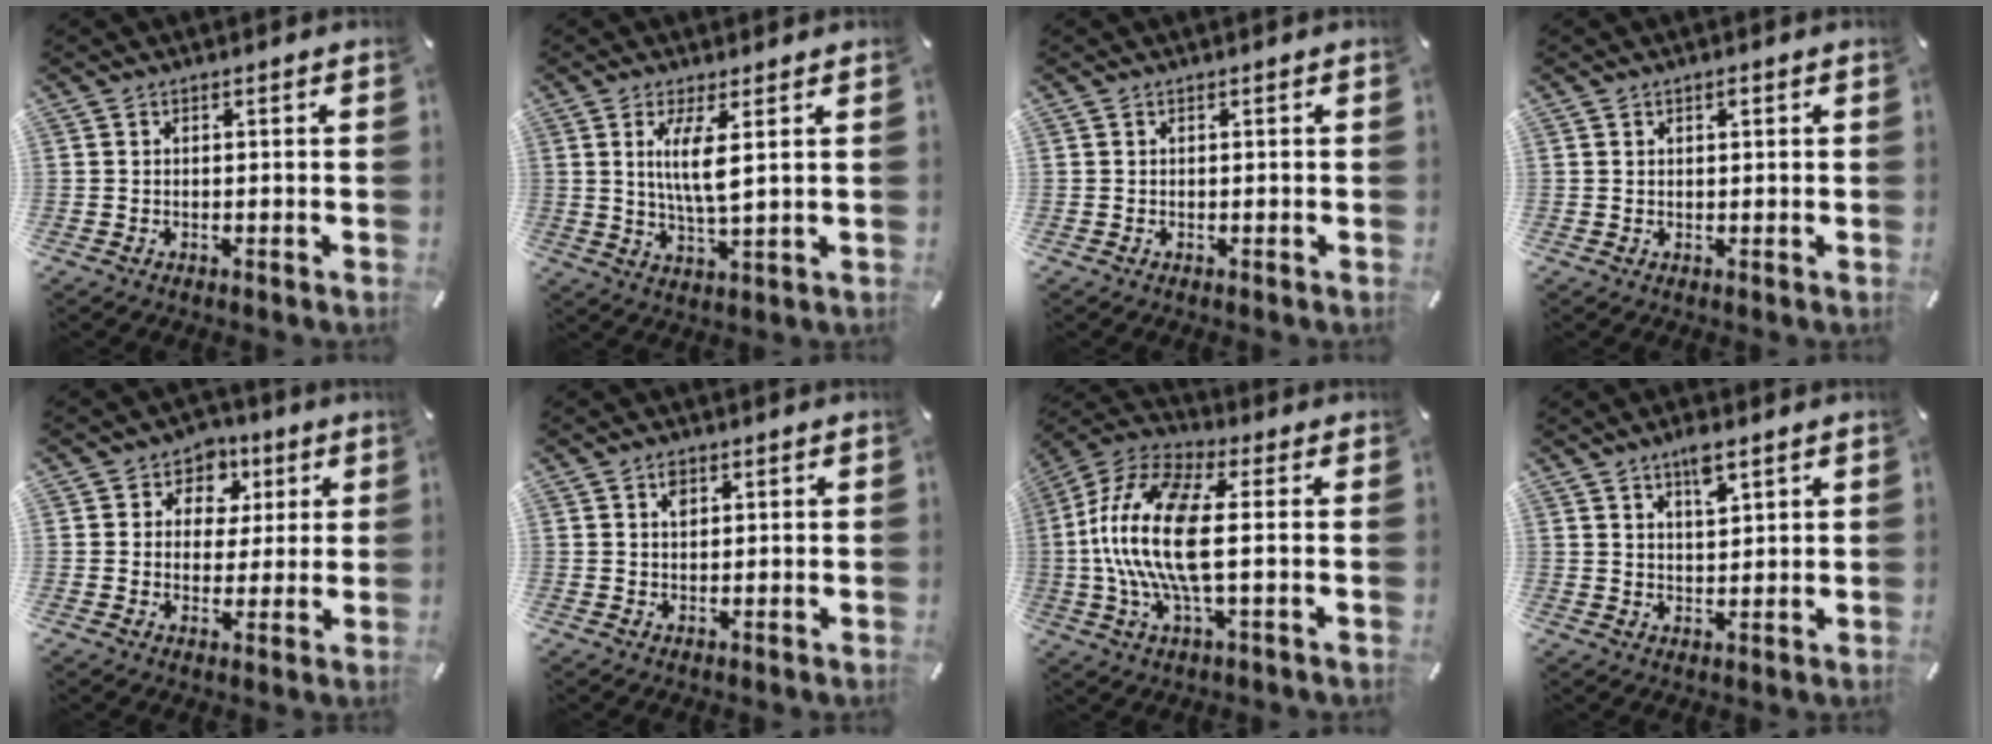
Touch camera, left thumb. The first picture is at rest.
{"total": 7.6, "force": [1.9, 1.5, 7.2], "torque": [-0.150, -0.010, 0.025]}
{"total": 0.0}
{"total": 1.0, "force": [0.5, 0.6, 0.7], "torque": [-0.013, 0.004, 0.008]}
{"total": 7.2, "force": [2.3, 6.5, 2.2], "torque": [-0.039, -0.013, 0.038]}
{"total": 2.2, "force": [1.0, 1.4, 1.4], "torque": [-0.015, -0.005, 0.015]}
{"total": 17.5, "force": [-0.3, 6.6, 16.2], "torque": [-0.349, -0.013, -0.012]}
{"total": 5.5, "force": [3.6, 2.3, 3.5], "torque": [-0.052, -0.013, 0.060]}